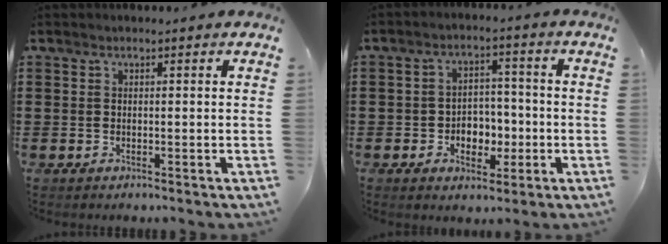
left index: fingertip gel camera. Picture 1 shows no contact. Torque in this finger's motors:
{"motor_torque": [0.23, 0.14, 0.24, 0.08]}